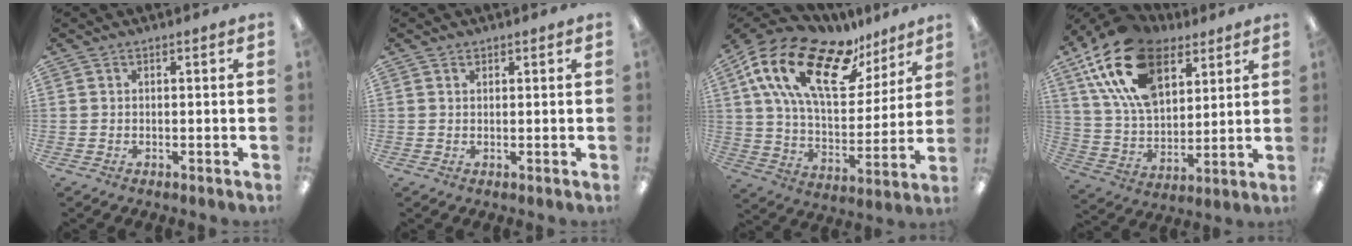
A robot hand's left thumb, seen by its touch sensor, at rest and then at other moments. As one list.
[{"total": 1.0, "force": [0.8, 0.6, 0.1], "torque": [0.006, -0.002, 0.014]}, {"total": 23.2, "force": [13.3, 10.7, 15.7], "torque": [-0.294, -0.060, 0.235]}, {"total": 21.4, "force": [11.6, 12.5, 13.0], "torque": [-0.264, -0.037, 0.208]}]